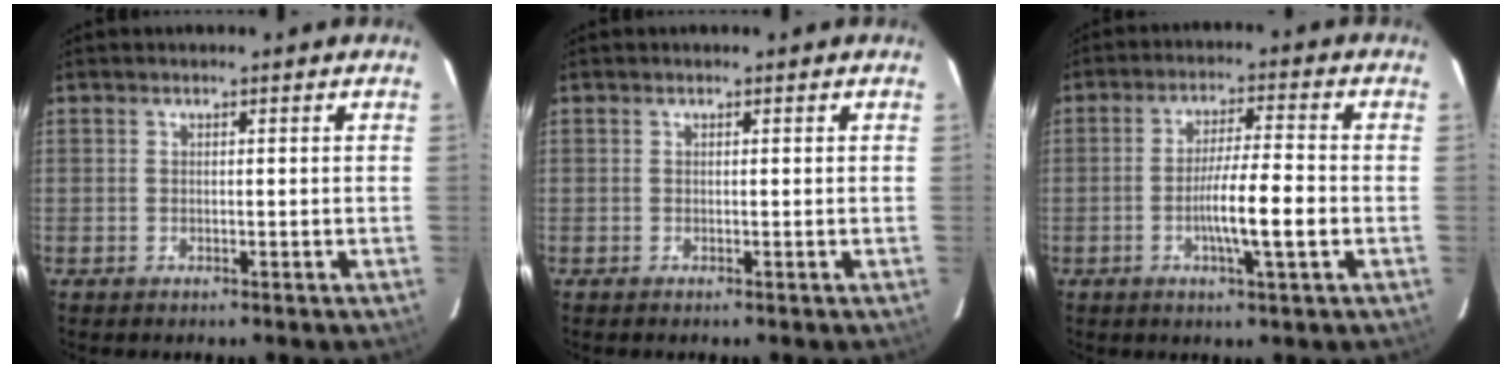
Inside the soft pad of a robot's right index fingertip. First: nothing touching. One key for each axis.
{"total": 0.0}
{"total": 7.9, "fx": -2.1, "fy": 0.1, "fz": 7.6, "tx": -0.132, "ty": -0.001, "tz": -0.039}